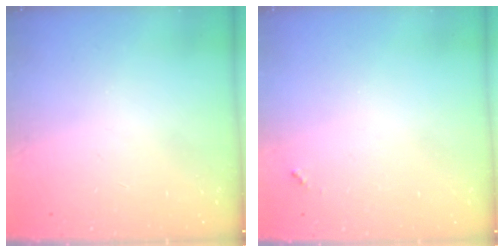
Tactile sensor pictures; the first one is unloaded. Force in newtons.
{"total": 3.5, "press": 3.5, "slide": 0.3}